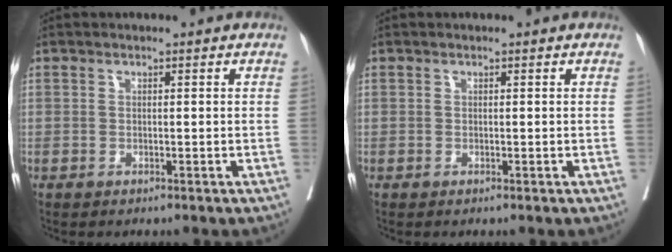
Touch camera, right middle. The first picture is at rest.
{"total": 0.0}